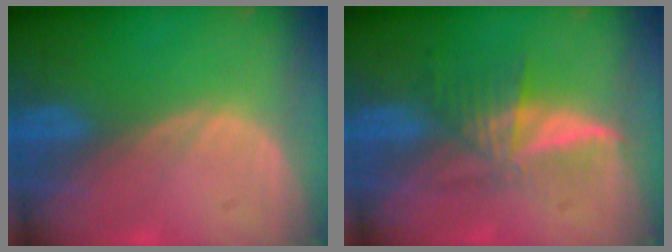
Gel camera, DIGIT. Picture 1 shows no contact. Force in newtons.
{"total": 6.0, "press": 5.5, "slide": 2.4}